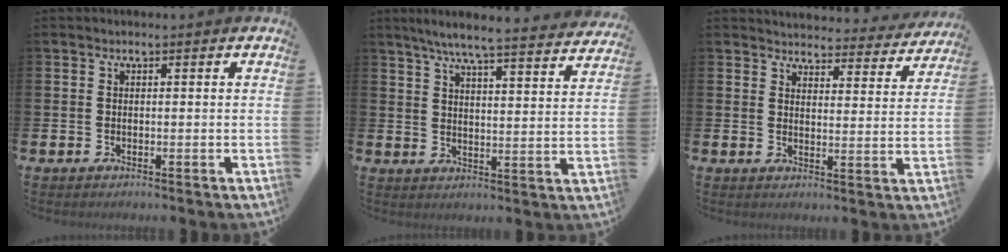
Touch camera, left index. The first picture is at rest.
{"total": 6.5, "force": [6.1, 0.0, 2.5], "torque": [-0.057, -0.041, 0.101]}
{"total": 3.9, "force": [3.8, 0.8, 0.1], "torque": [-0.007, -0.033, 0.062]}